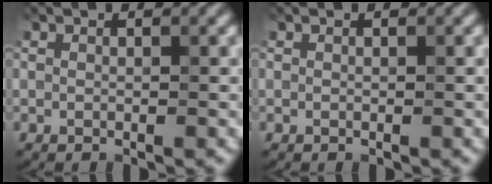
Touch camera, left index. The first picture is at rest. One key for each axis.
{"total": 0.0}